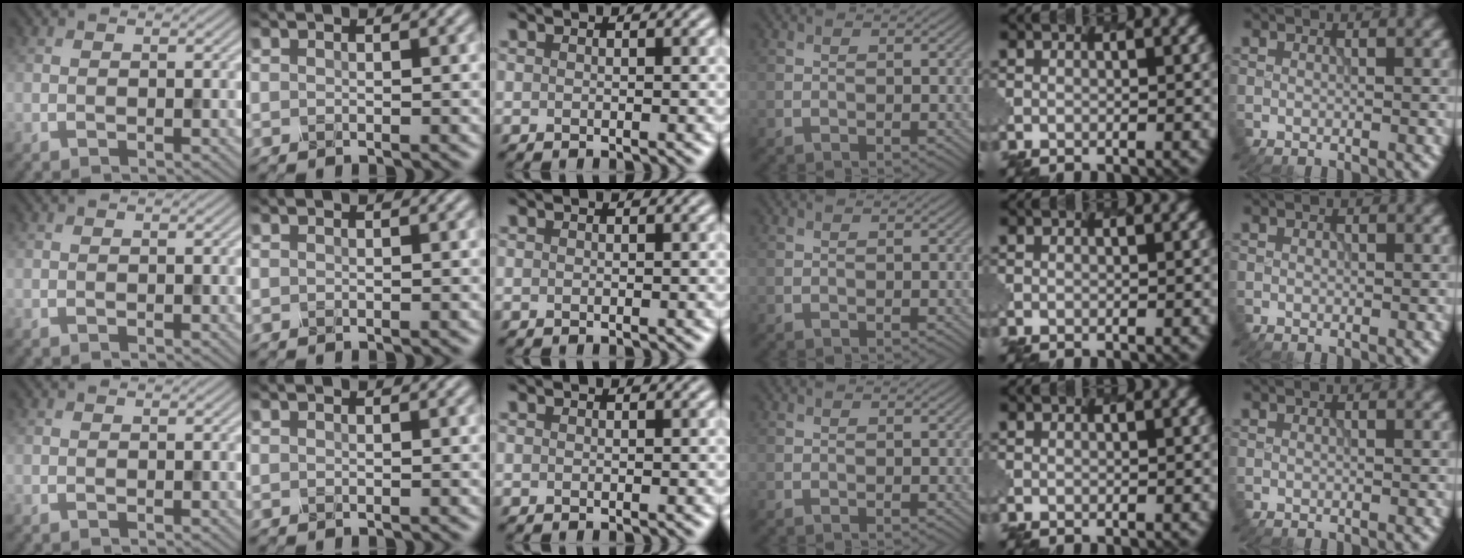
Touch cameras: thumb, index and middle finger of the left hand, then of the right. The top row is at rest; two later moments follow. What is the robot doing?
{"motion": "dispense", "object": "dispenser bottle"}